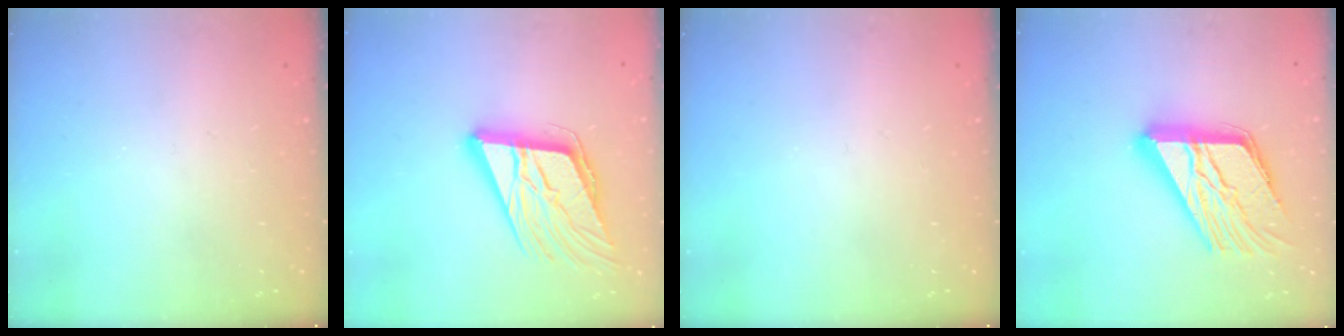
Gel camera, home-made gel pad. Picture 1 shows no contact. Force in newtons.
{"total": 19.0, "press": 18.5, "slide": 4.3}
{"total": 0.0}
{"total": 22.8, "press": 22.7, "slide": 2.2}